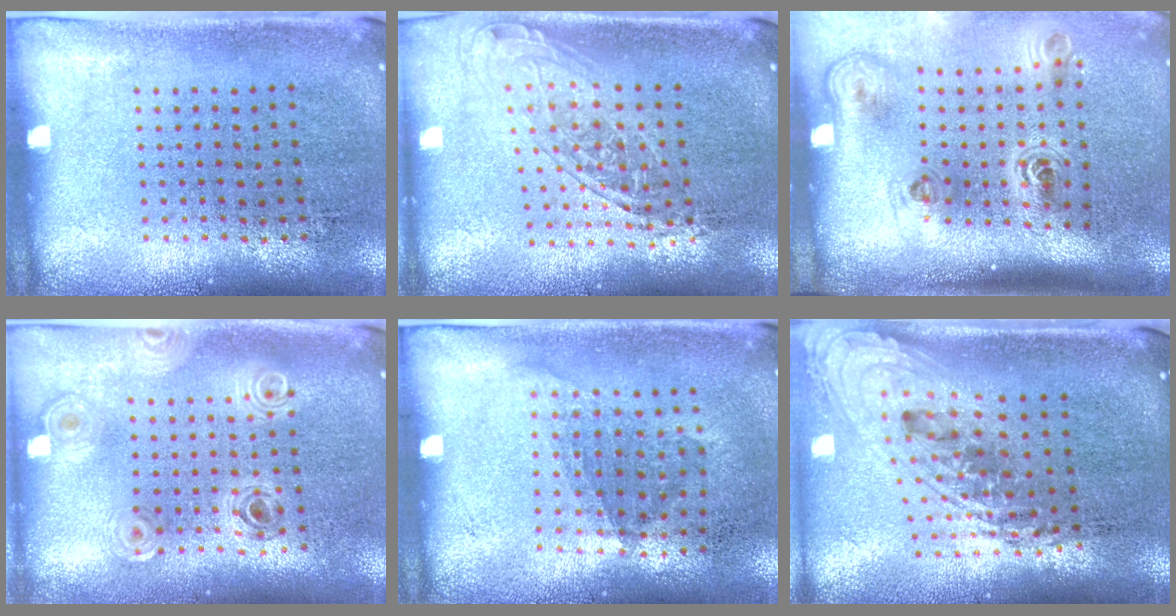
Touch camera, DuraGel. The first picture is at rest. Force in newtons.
{"total": 1.5, "press": 1.2, "slide": 0.9}
{"total": 2.3, "press": 1.5, "slide": 1.7}
{"total": 0.7, "press": 0.7, "slide": 0.2}
{"total": 1.2, "press": 0.8, "slide": 0.8}
{"total": 2.3, "press": 1.6, "slide": 1.7}